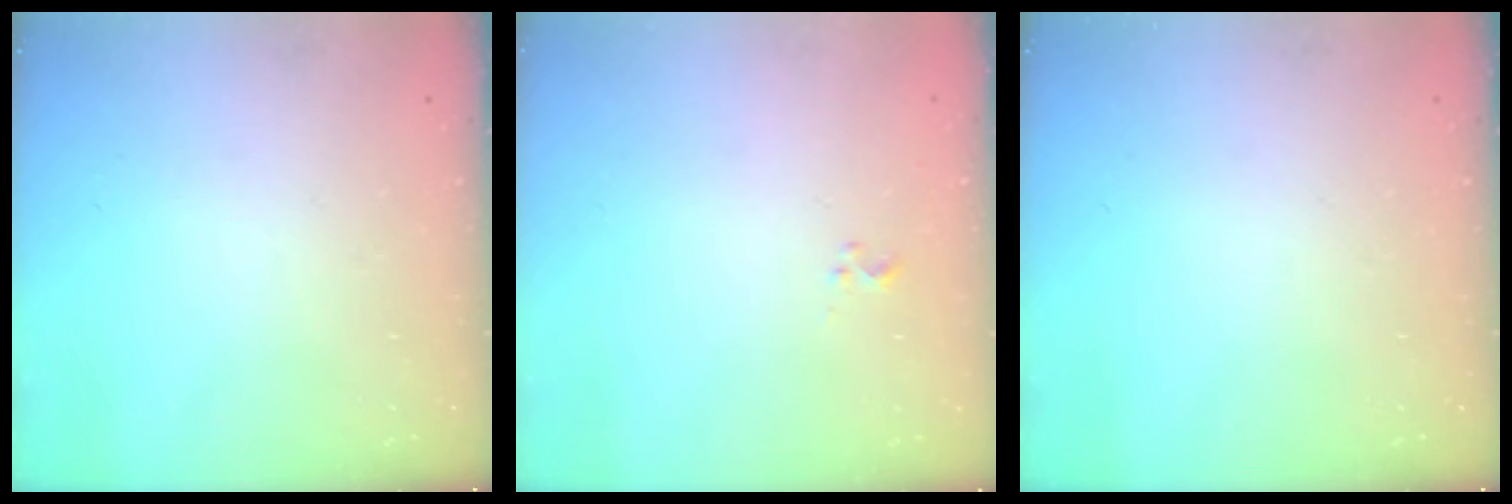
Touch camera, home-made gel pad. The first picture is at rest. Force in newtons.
{"total": 0.0}
{"total": 0.0}